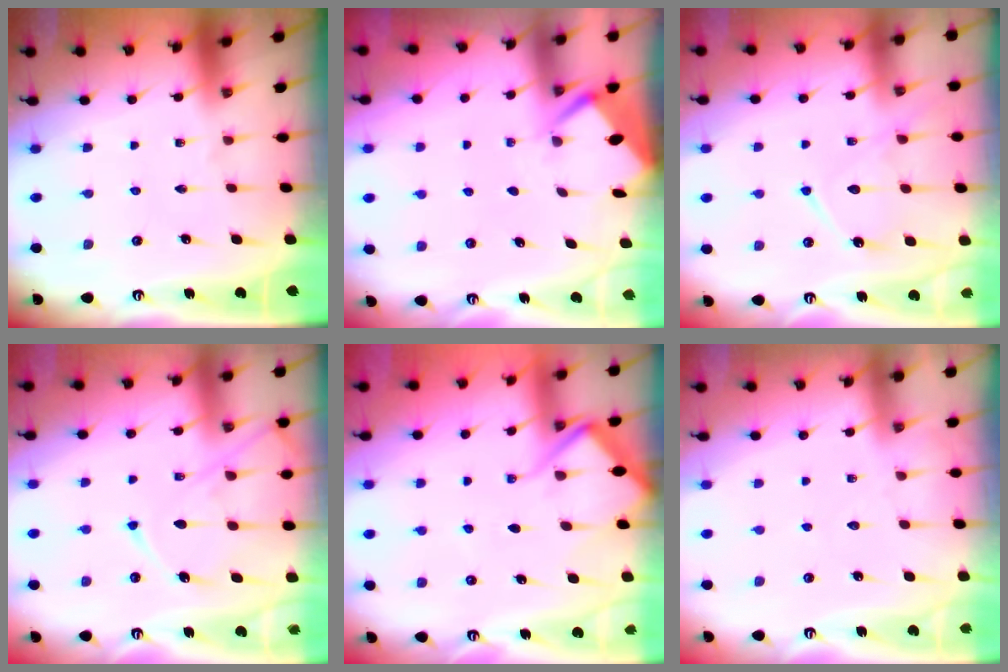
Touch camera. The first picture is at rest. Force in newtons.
{"total": 2.7, "press": 2.6, "slide": 0.3}
{"total": 12.7, "press": 12.6, "slide": 1.1}
{"total": 11.8, "press": 11.8, "slide": 1.1}
{"total": 7.7, "press": 7.6, "slide": 0.9}
{"total": 4.9, "press": 4.8, "slide": 0.6}